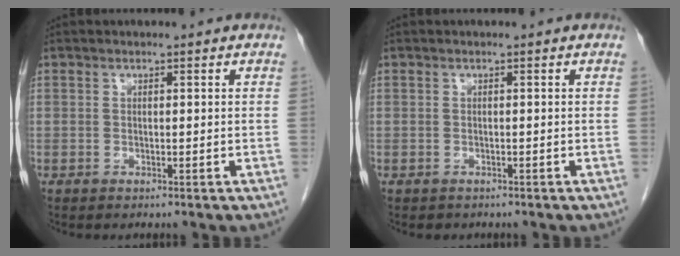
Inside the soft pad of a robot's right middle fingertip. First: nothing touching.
{"total": 1.0, "force": [-0.8, 0.6, 0.1], "torque": [-0.012, 0.001, -0.010]}